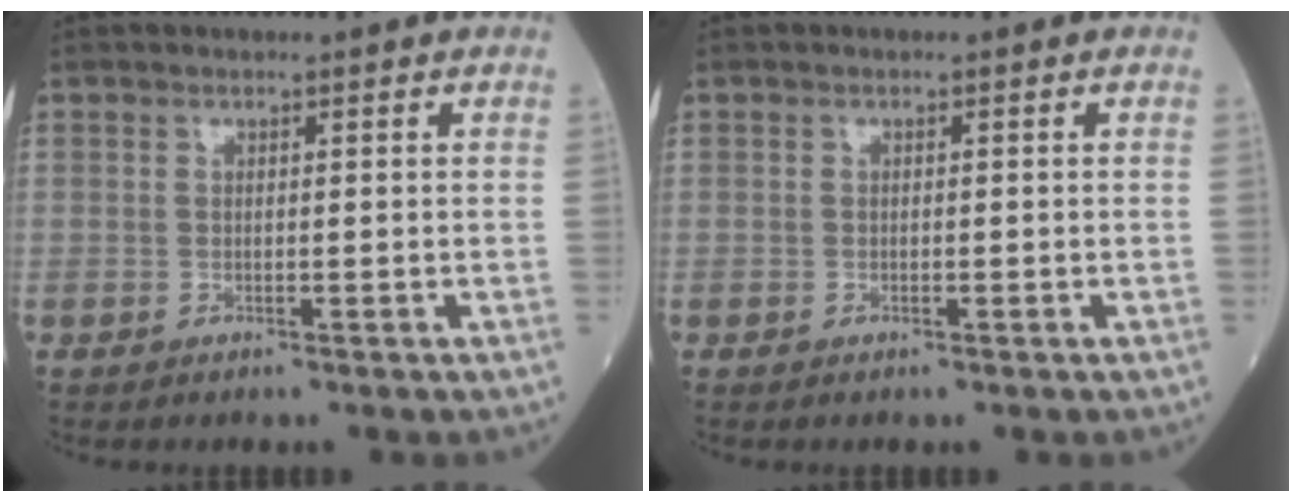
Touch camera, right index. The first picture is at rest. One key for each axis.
{"total": 0.6, "fx": -0.2, "fy": 0.2, "fz": 0.5, "tx": -0.012, "ty": -0.001, "tz": -0.003}